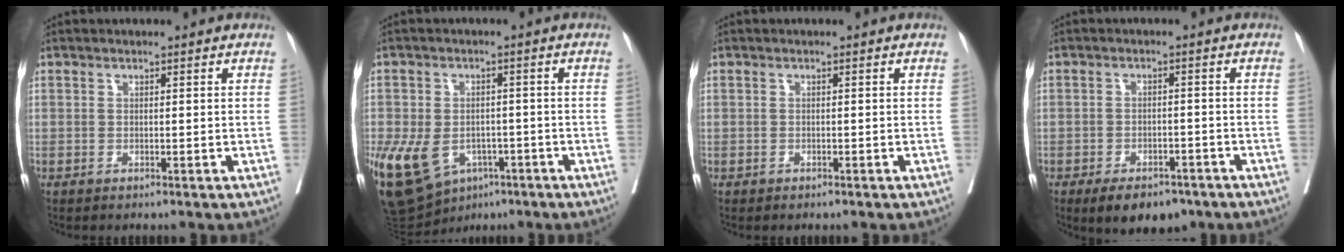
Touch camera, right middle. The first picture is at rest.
{"total": 14.7, "force": [-6.4, 10.1, 8.6], "torque": [-0.196, -0.006, -0.091]}
{"total": 0.0}
{"total": 7.5, "force": [-5.4, 3.6, 3.8], "torque": [-0.046, 0.001, -0.078]}